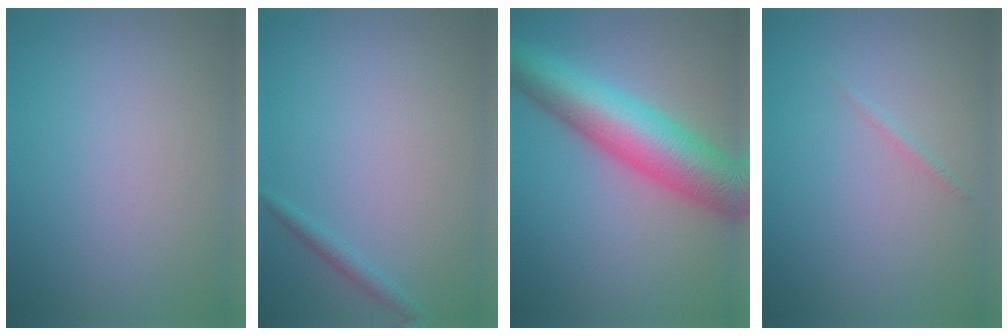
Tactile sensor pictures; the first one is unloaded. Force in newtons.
{"total": 1.2, "press": 1.2, "slide": 0.1}
{"total": 10.2, "press": 10.2, "slide": 0.2}
{"total": 0.6, "press": 0.6, "slide": 0.0}